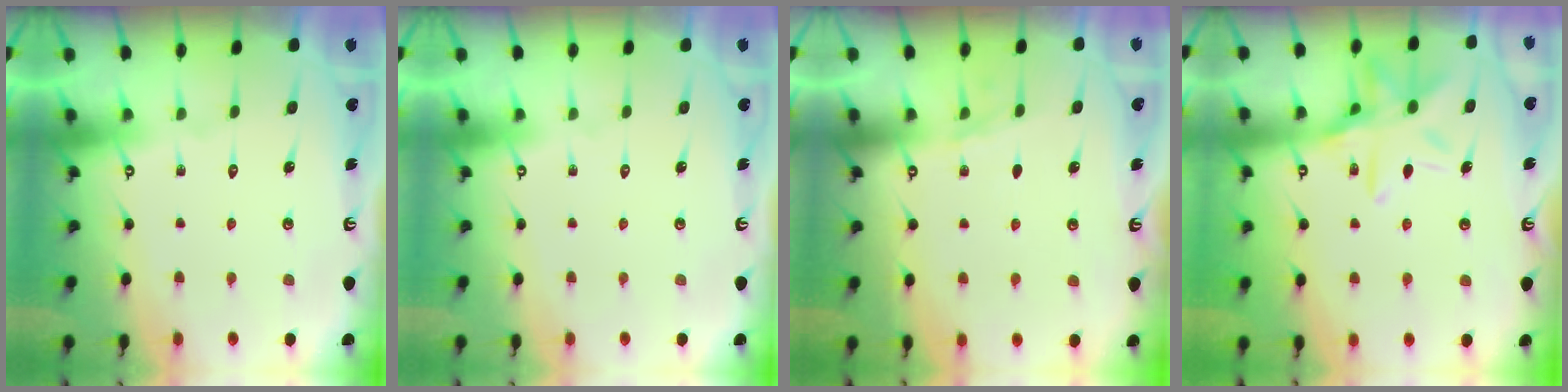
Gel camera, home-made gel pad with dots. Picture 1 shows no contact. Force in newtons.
{"total": 0.0}
{"total": 2.9, "press": 2.7, "slide": 1.1}
{"total": 13.5, "press": 13.4, "slide": 1.1}